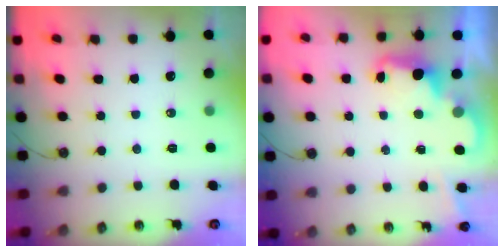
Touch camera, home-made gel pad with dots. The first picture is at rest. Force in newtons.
{"total": 2.5, "press": 2.4, "slide": 0.5}